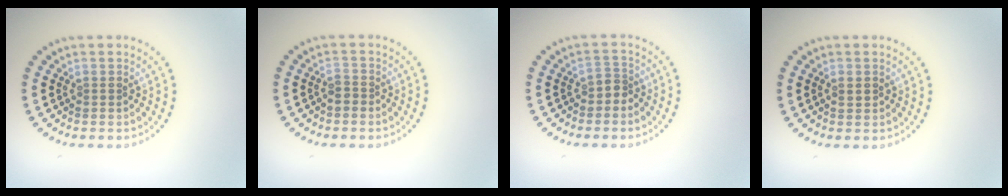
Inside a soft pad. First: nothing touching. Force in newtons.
{"total": 0.9, "press": 0.7, "slide": 0.6}
{"total": 1.4, "press": 1.1, "slide": 0.8}
{"total": 0.7, "press": 0.6, "slide": 0.3}